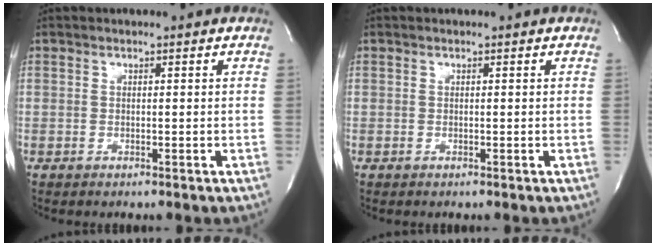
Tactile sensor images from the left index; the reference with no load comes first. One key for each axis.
{"total": 0.0}